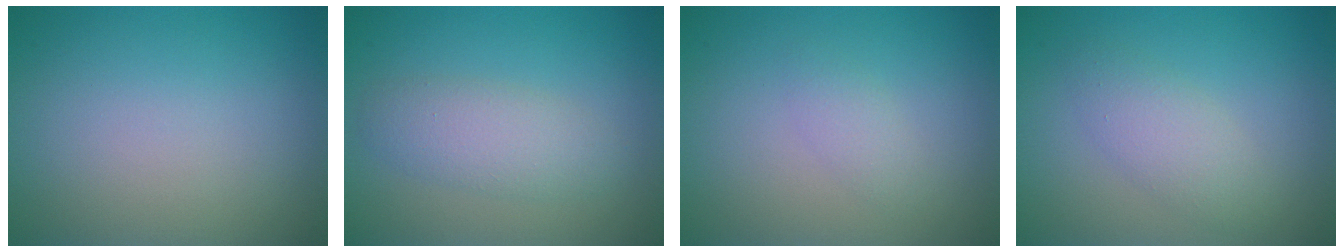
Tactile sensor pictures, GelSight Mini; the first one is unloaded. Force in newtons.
{"total": 2.0, "press": 1.9, "slide": 0.2}
{"total": 1.2, "press": 1.2, "slide": 0.1}
{"total": 2.7, "press": 2.7, "slide": 0.2}